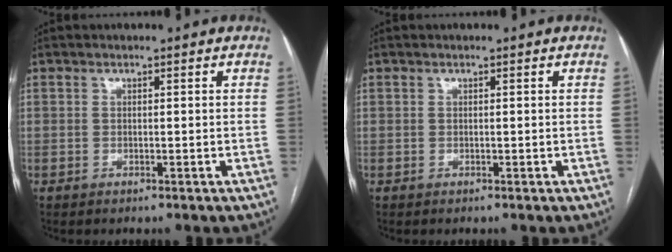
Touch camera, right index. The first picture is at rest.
{"total": 0.0}